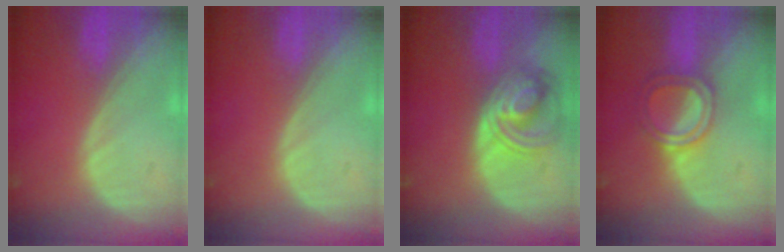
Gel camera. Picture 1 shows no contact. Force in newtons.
{"total": 0.0}
{"total": 6.8, "press": 6.7, "slide": 1.2}
{"total": 4.8, "press": 4.8, "slide": 0.6}